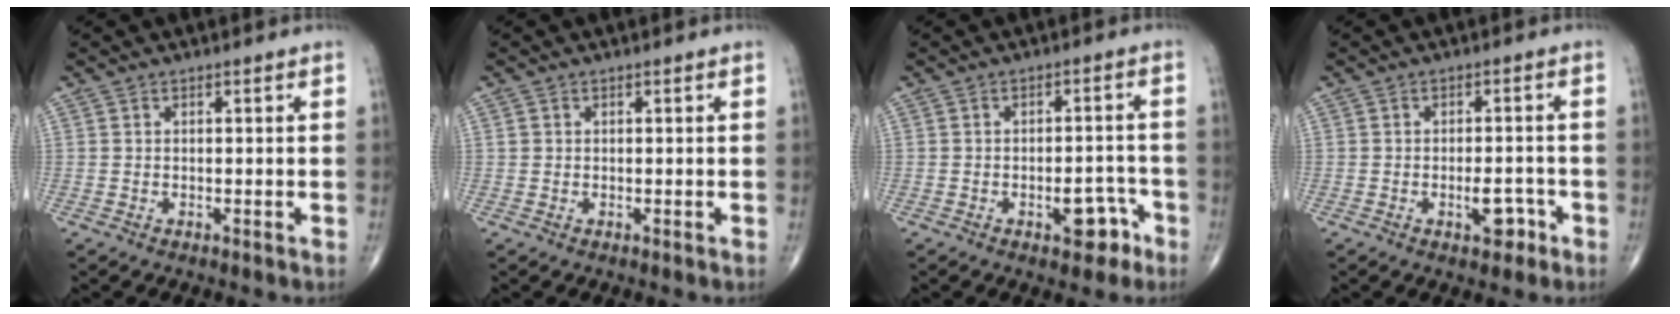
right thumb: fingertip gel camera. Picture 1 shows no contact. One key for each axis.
{"total": 0.5, "fx": 0.1, "fy": 0.5, "fz": 0.1, "tx": 0.000, "ty": 0.001, "tz": 0.002}
{"total": 5.6, "fx": -3.0, "fy": 2.8, "fz": 3.9, "tx": -0.033, "ty": 0.030, "tz": -0.035}
{"total": 4.1, "fx": -1.9, "fy": 1.9, "fz": 3.1, "tx": -0.035, "ty": 0.011, "tz": -0.023}